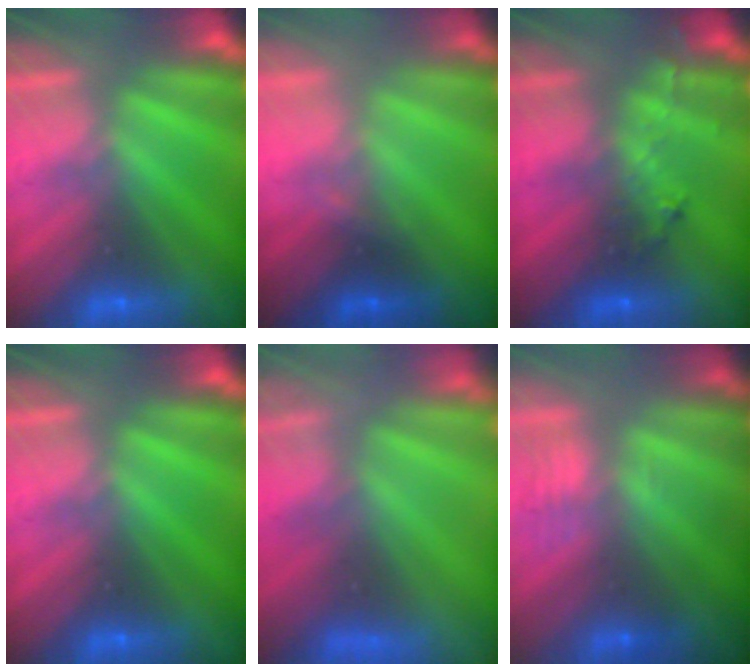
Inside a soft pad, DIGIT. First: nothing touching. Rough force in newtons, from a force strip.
{"total": 1.6}
{"total": 2.8}
{"total": 0.0}
{"total": 8.4}
{"total": 2.6}